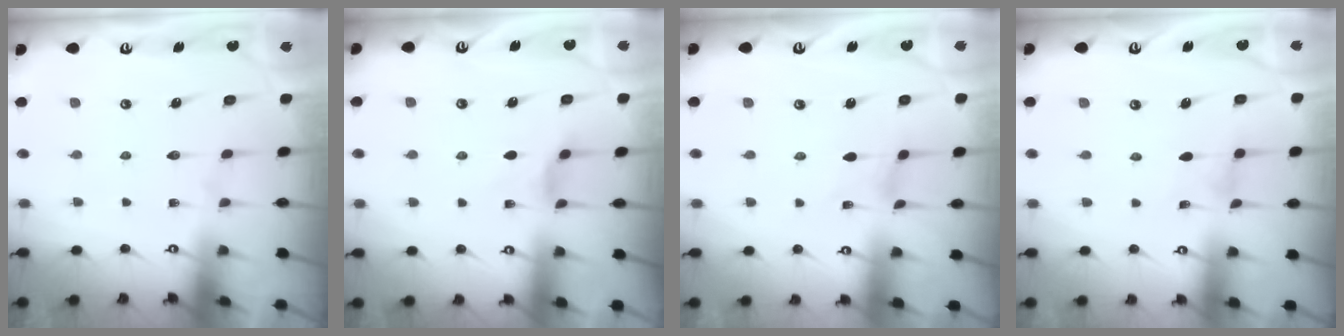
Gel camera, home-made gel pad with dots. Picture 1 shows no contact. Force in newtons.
{"total": 2.6, "press": 2.6, "slide": 0.4}
{"total": 0.0}
{"total": 0.0}